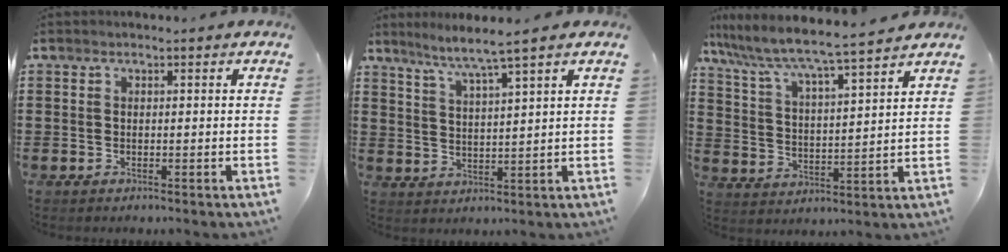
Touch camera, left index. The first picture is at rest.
{"total": 4.4, "force": [3.6, -1.1, 2.2], "torque": [-0.056, -0.022, 0.058]}
{"total": 5.4, "force": [5.0, -0.5, 2.0], "torque": [-0.066, -0.040, 0.075]}